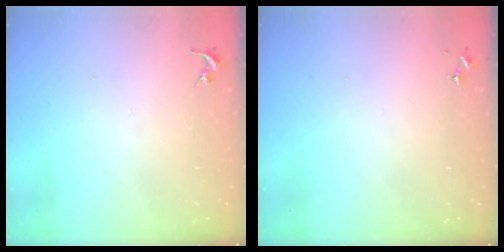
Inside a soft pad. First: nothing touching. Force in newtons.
{"total": 0.0}